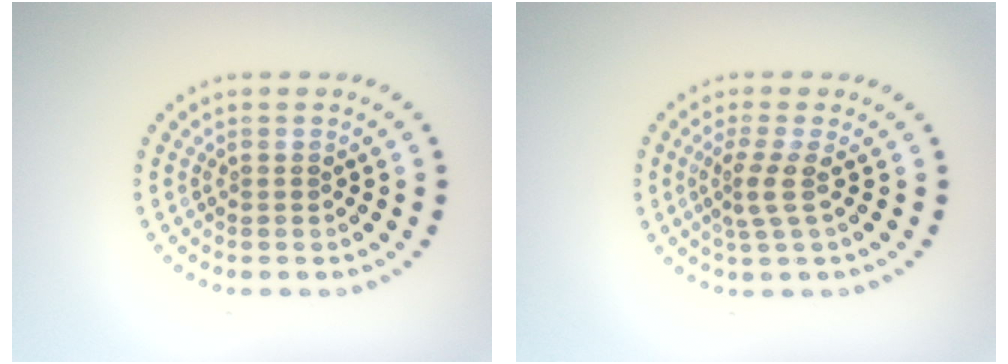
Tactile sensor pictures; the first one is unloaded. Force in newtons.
{"total": 2.3, "press": 1.6, "slide": 1.6}